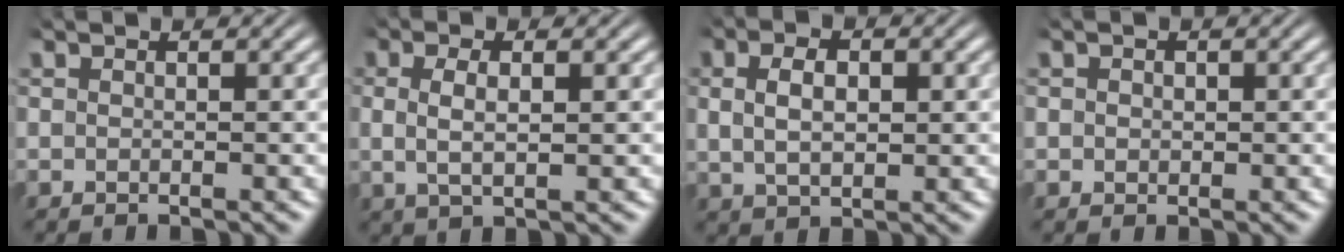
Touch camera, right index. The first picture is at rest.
{"total": 3.3, "force": [0.4, 1.5, 2.9], "torque": [-0.062, -0.006, 0.015]}
{"total": 4.1, "force": [0.6, 2.5, 3.2], "torque": [-0.054, -0.001, 0.016]}
{"total": 0.8, "force": [0.1, 0.7, 0.3], "torque": [-0.009, -0.007, 0.006]}